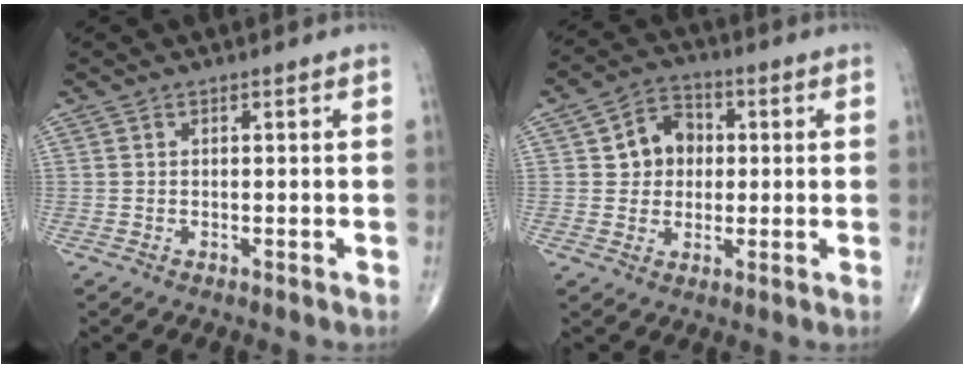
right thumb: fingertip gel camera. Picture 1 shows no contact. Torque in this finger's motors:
{"motor_torque": [-0.62, 0.70, 0.02, -0.03, 0.04]}